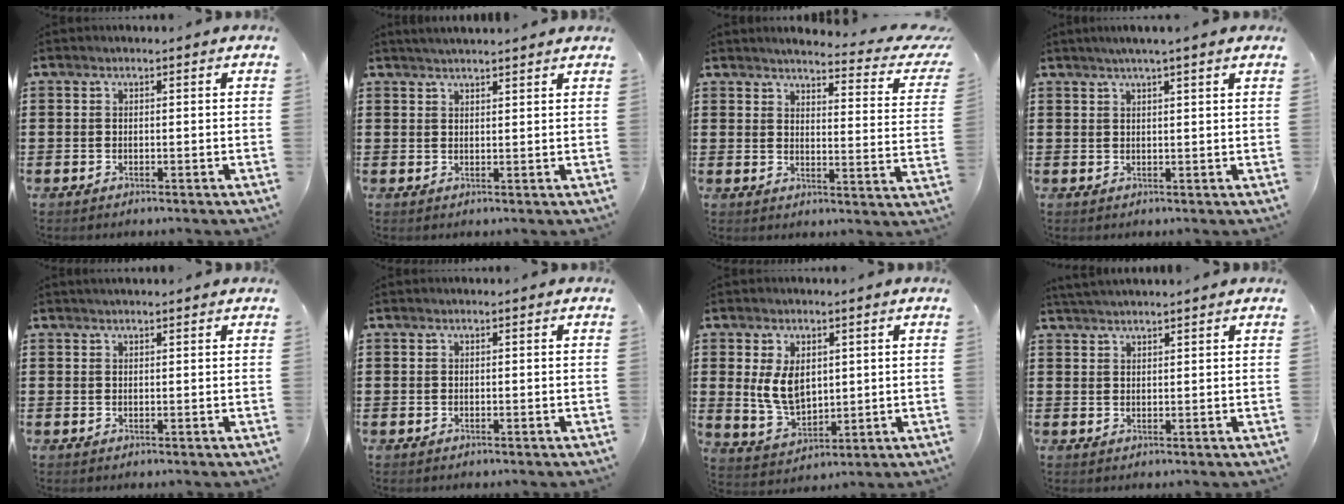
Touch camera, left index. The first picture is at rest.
{"total": 1.9, "force": [1.9, -0.2, 0.3], "torque": [-0.009, 0.002, 0.036]}
{"total": 3.8, "force": [3.3, 0.0, 2.0], "torque": [-0.040, -0.030, 0.047]}
{"total": 2.2, "force": [1.8, -0.4, 1.3], "torque": [-0.028, 0.003, 0.033]}
{"total": 0.9, "force": [0.8, 0.1, 0.3], "torque": [-0.006, 0.001, 0.015]}
{"total": 0.0}
{"total": 6.8, "force": [1.8, 4.4, 4.8], "torque": [-0.108, 0.003, 0.029]}
{"total": 2.0, "force": [2.0, -0.1, 0.4], "torque": [-0.011, 0.003, 0.039]}